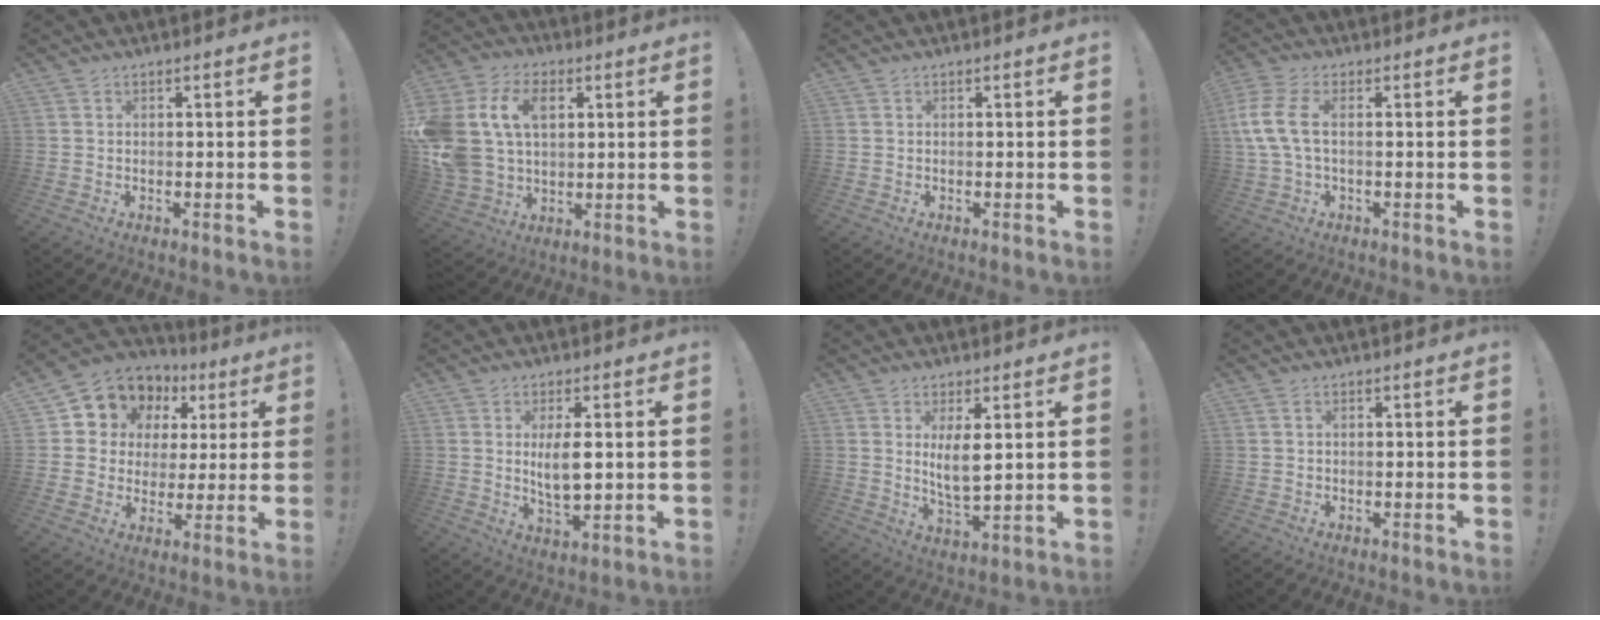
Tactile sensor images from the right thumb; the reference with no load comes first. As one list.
[{"total": 19.0, "force": [5.3, 13.8, 11.9], "torque": [-0.242, -0.010, 0.097]}, {"total": 0.0}, {"total": 9.7, "force": [0.8, 5.0, 8.2], "torque": [-0.180, 0.004, 0.020]}, {"total": 9.9, "force": [5.2, 8.0, 2.8], "torque": [-0.051, -0.042, 0.107]}, {"total": 7.3, "force": [1.3, 2.9, 6.6], "torque": [-0.126, -0.015, 0.014]}, {"total": 7.3, "force": [2.6, 2.3, 6.5], "torque": [-0.107, -0.018, 0.042]}, {"total": 0.5, "force": [0.0, 0.4, 0.4], "torque": [-0.013, 0.004, 0.001]}]